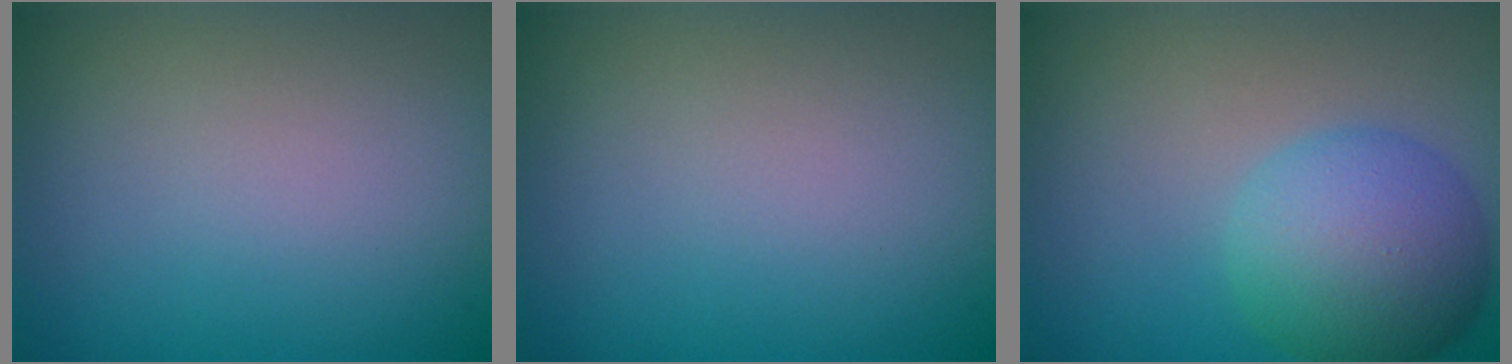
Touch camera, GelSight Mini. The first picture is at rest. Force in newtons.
{"total": 0.0}
{"total": 6.7, "press": 6.7, "slide": 0.2}